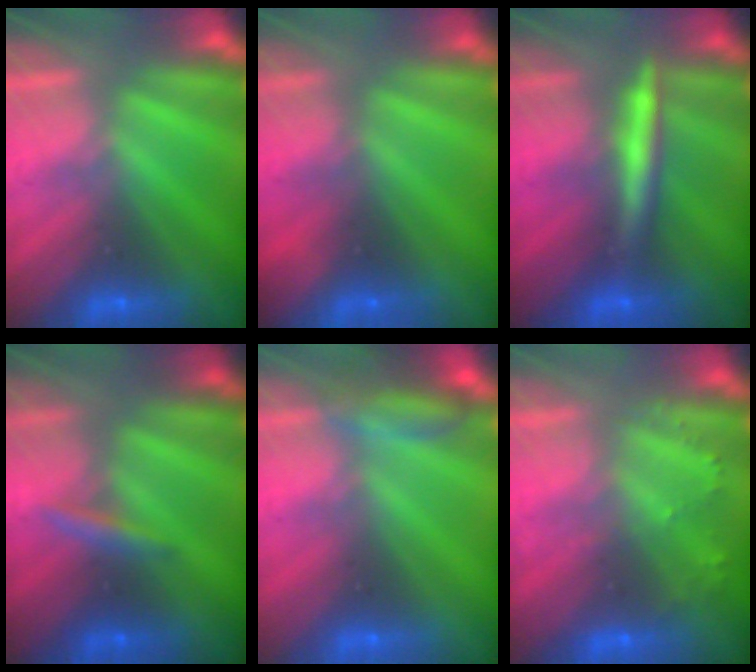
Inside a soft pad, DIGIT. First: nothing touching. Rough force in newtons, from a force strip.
{"total": 6.7}
{"total": 2.9}
{"total": 2.6}
{"total": 2.5}
{"total": 2.2}